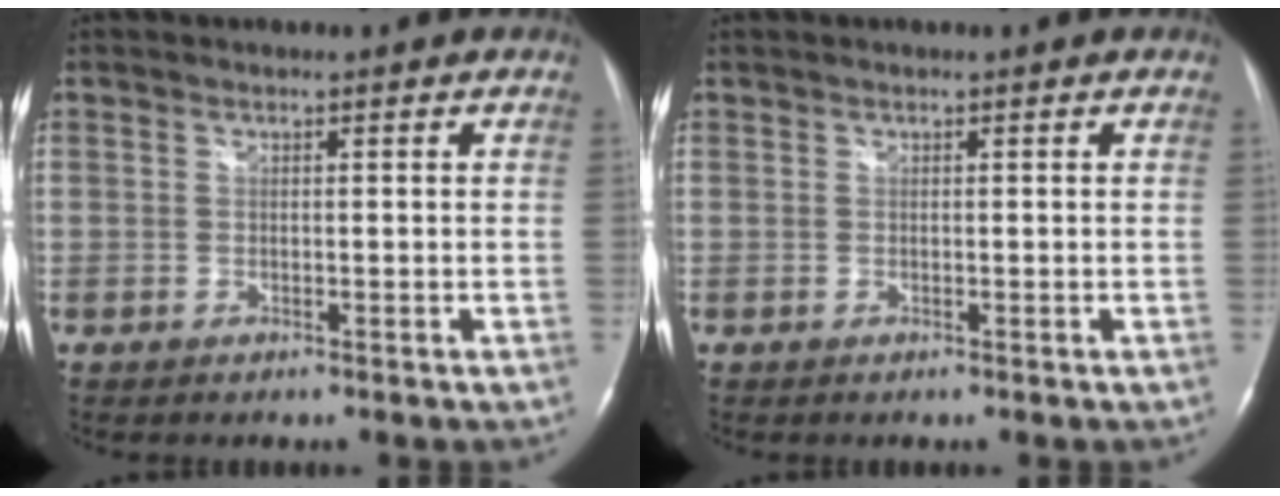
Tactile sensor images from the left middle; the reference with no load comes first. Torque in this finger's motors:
{"motor_torque": [0.10, 0.04, -0.09, 0.01]}